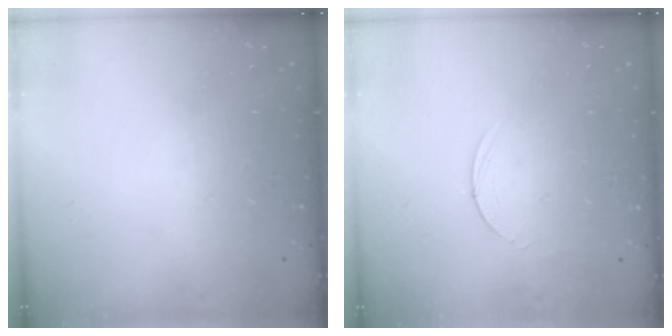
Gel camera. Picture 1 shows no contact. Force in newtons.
{"total": 3.0, "press": 3.0, "slide": 0.3}